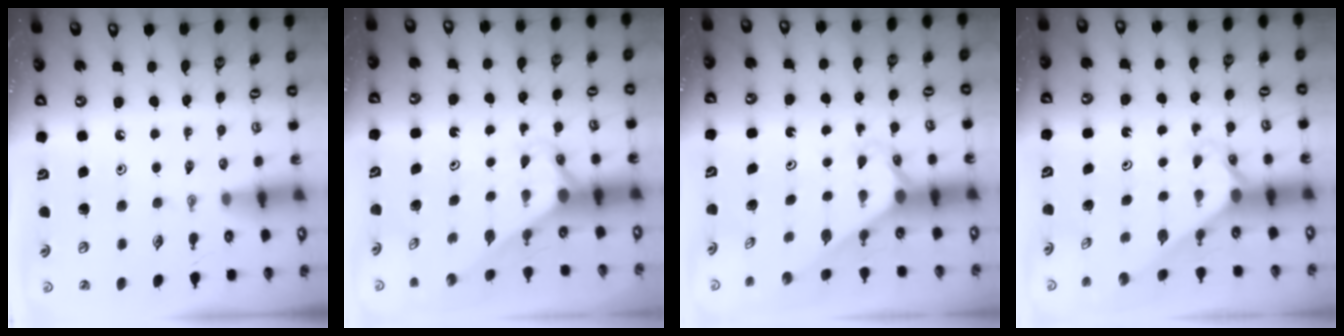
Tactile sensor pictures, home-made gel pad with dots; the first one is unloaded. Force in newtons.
{"total": 2.9, "press": 2.9, "slide": 0.0}
{"total": 2.3, "press": 2.3, "slide": 0.2}
{"total": 2.0, "press": 2.0, "slide": 0.2}